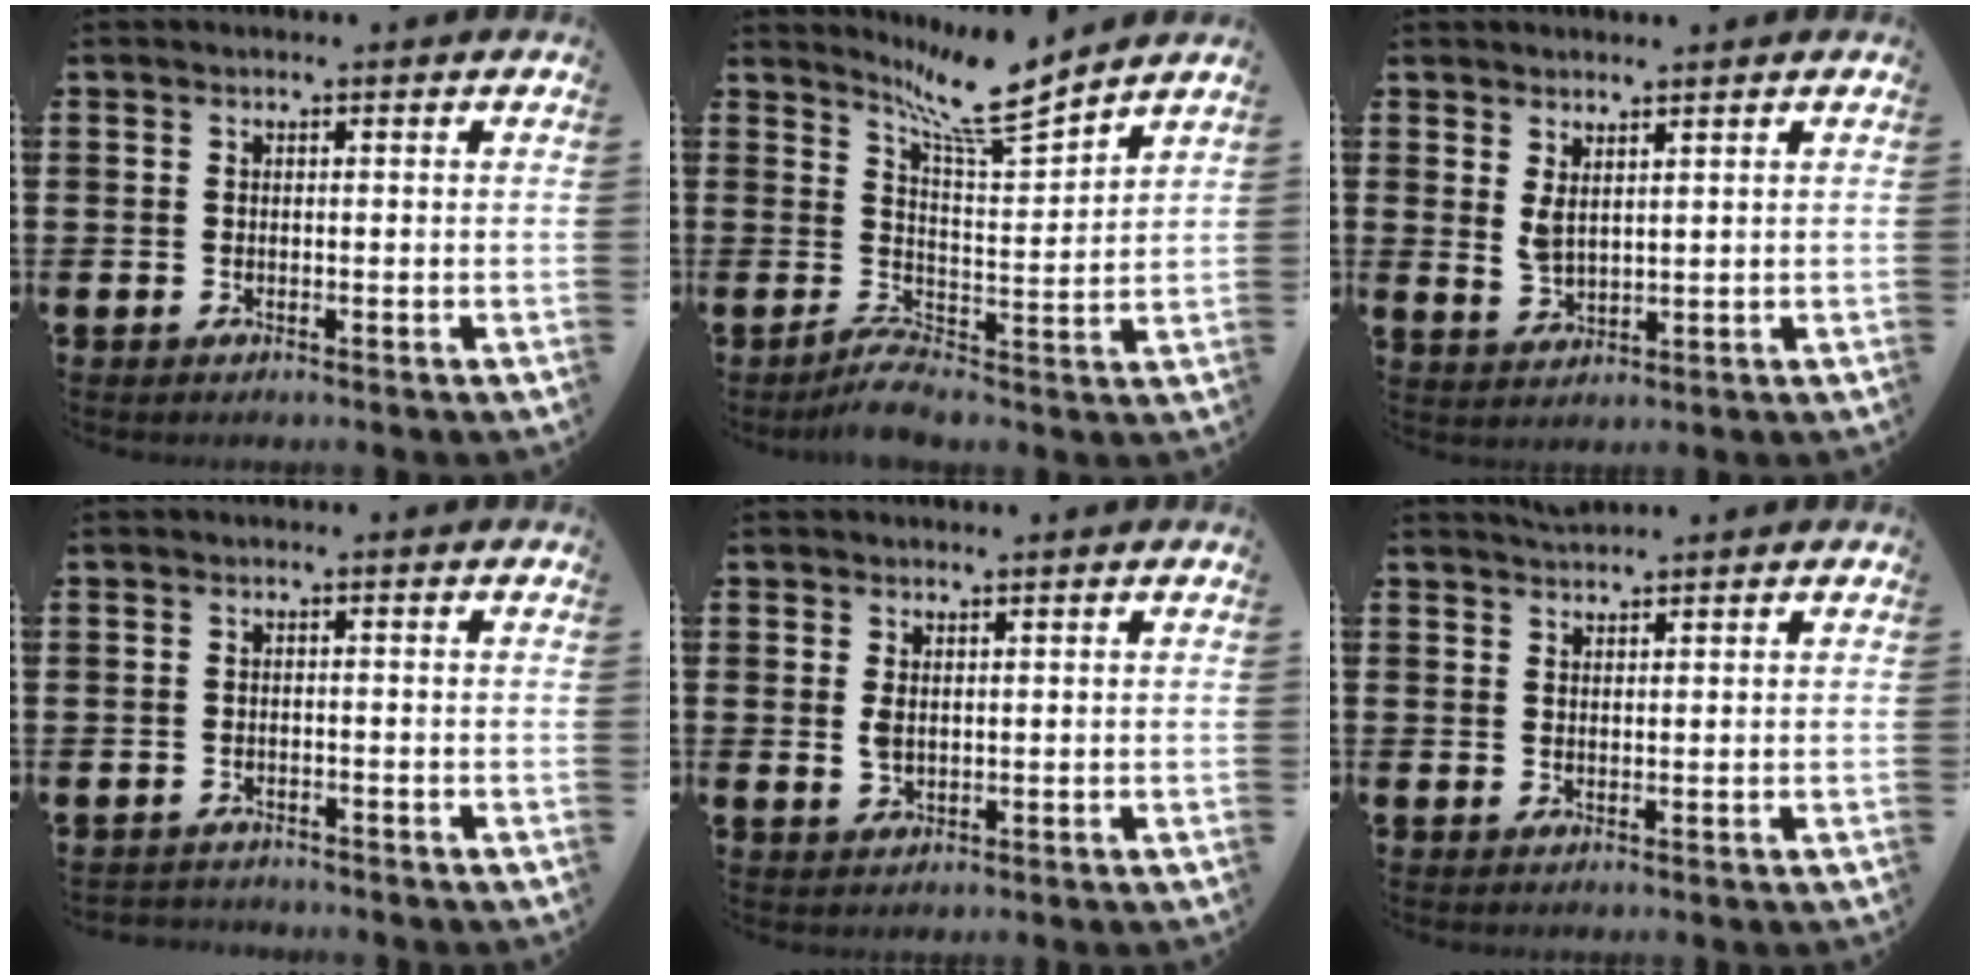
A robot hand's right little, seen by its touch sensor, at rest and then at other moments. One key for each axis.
{"total": 7.6, "fx": 4.8, "fy": 1.7, "fz": 5.6, "tx": -0.097, "ty": -0.042, "tz": 0.076}
{"total": 2.4, "fx": 1.9, "fy": 0.7, "fz": 1.3, "tx": -0.021, "ty": -0.007, "tz": 0.033}
{"total": 1.1, "fx": -1.1, "fy": 0.1, "fz": -0.2, "tx": 0.000, "ty": 0.002, "tz": -0.025}
{"total": 1.7, "fx": 0.8, "fy": 0.9, "fz": 1.2, "tx": -0.018, "ty": 0.000, "tz": 0.012}
{"total": 1.4, "fx": 1.4, "fy": 0.0, "fz": 0.0, "tx": 0.006, "ty": -0.001, "tz": 0.025}